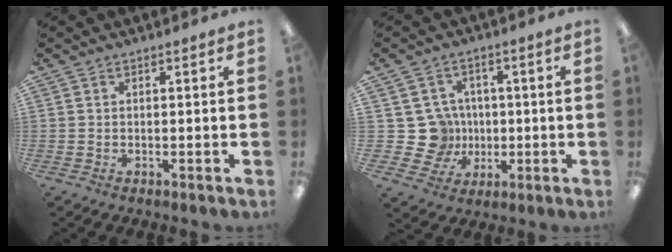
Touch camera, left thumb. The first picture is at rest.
{"total": 10.5, "force": [0.0, 10.1, 3.0], "torque": [-0.068, 0.006, 0.013]}